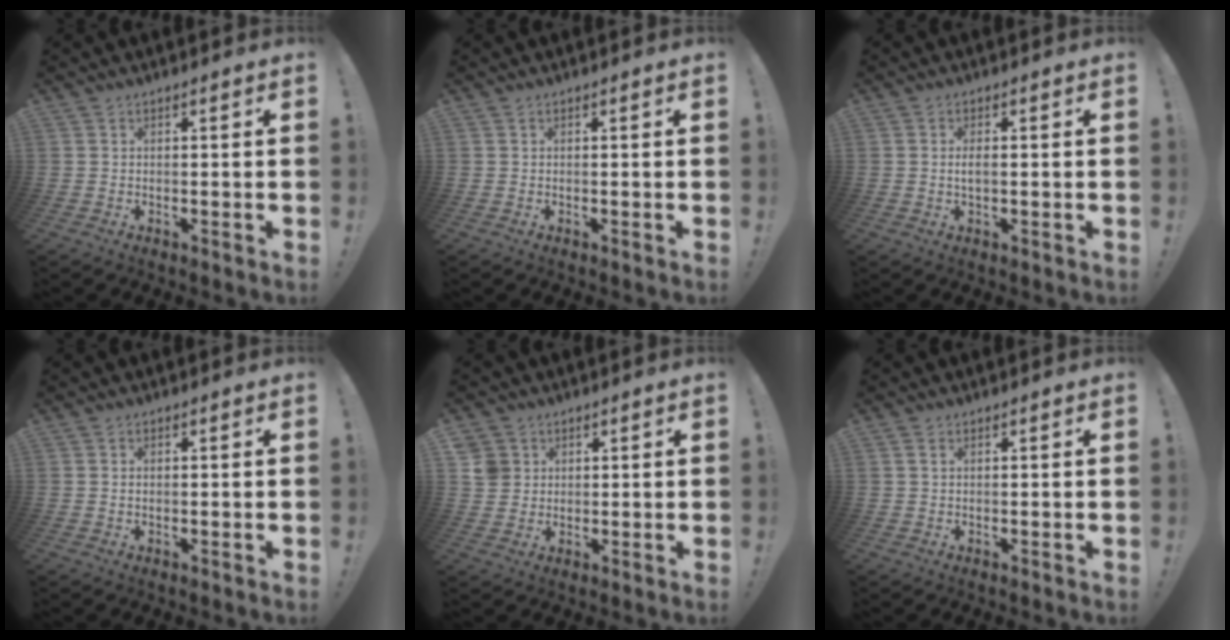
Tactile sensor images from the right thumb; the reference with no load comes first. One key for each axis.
{"total": 0.0}
{"total": 2.3, "fx": -0.2, "fy": 0.8, "fz": 2.1, "tx": -0.034, "ty": 0.001, "tz": -0.005}
{"total": 0.7, "fx": 0.2, "fy": 0.4, "fz": 0.5, "tx": -0.014, "ty": 0.004, "tz": 0.004}
{"total": 5.2, "fx": 1.9, "fy": 4.6, "fz": 1.2, "tx": -0.019, "ty": -0.007, "tz": 0.037}
{"total": 1.3, "fx": 0.6, "fy": 0.7, "fz": 0.9, "tx": -0.020, "ty": 0.003, "tz": 0.011}